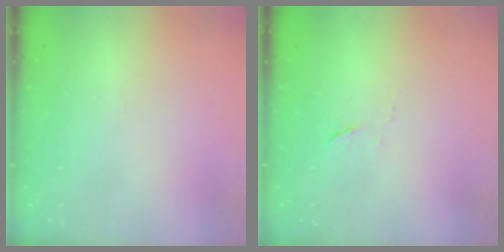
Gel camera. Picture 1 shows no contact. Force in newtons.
{"total": 4.6, "press": 4.6, "slide": 0.7}